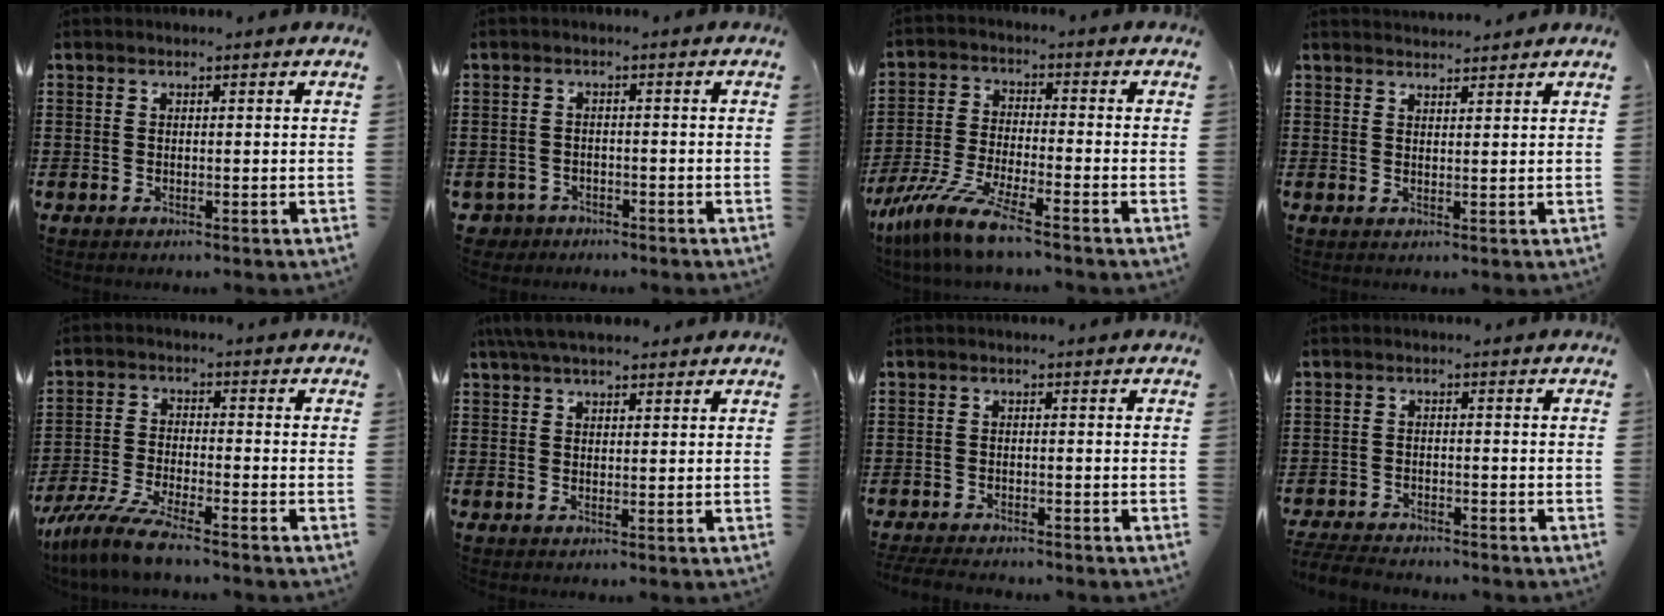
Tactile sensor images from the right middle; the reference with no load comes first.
{"total": 2.2, "force": [-2.1, 0.8, -0.1], "torque": [-0.014, -0.007, -0.049]}
{"total": 9.1, "force": [-7.6, 0.2, 5.0], "torque": [-0.112, -0.009, -0.150]}
{"total": 1.9, "force": [1.9, 0.2, 0.0], "torque": [-0.006, 0.004, 0.037]}
{"total": 7.0, "force": [-6.2, 0.1, 3.2], "torque": [-0.081, -0.015, -0.122]}
{"total": 3.9, "force": [3.3, 0.8, 1.9], "torque": [-0.046, 0.004, 0.063]}
{"total": 2.6, "force": [-2.5, 0.5, 0.3], "torque": [-0.017, -0.003, -0.056]}
{"total": 3.6, "force": [-3.5, 0.7, 0.3], "torque": [-0.014, -0.001, -0.076]}